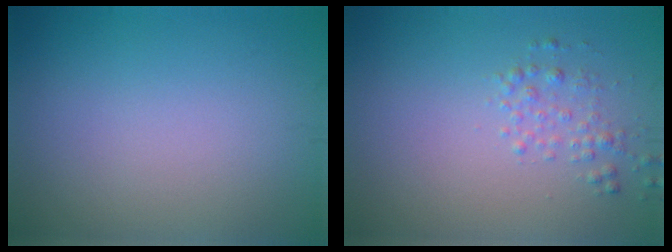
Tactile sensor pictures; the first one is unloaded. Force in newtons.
{"total": 1.6, "press": 1.6, "slide": 0.1}